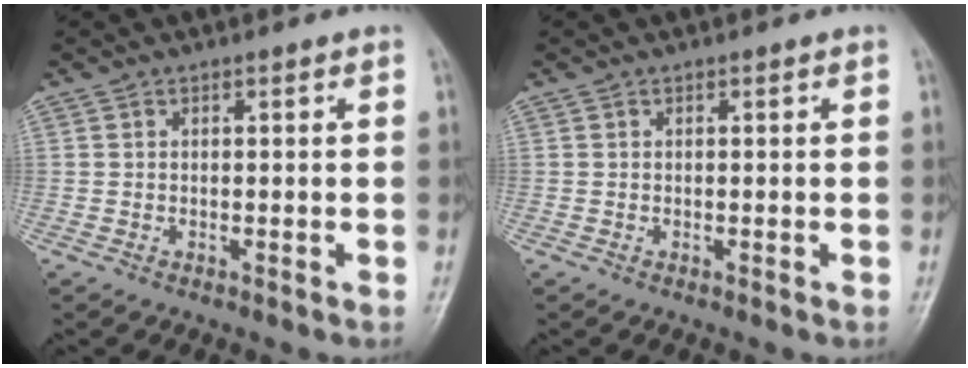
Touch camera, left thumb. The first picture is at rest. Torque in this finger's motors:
{"motor_torque": [-0.61, -0.07, -0.28, 0.09, 0.00]}